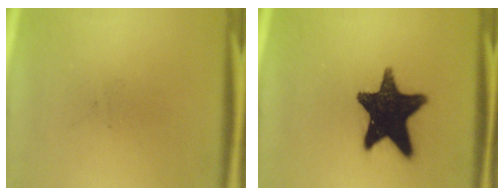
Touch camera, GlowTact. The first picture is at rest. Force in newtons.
{"total": 17.4}